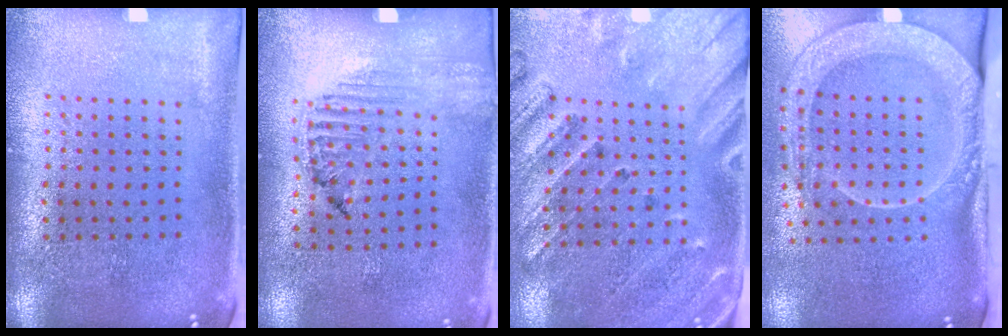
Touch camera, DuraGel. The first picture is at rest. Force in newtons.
{"total": 1.2, "press": 1.1, "slide": 0.2}
{"total": 2.5, "press": 2.2, "slide": 1.3}
{"total": 2.8, "press": 2.1, "slide": 1.8}